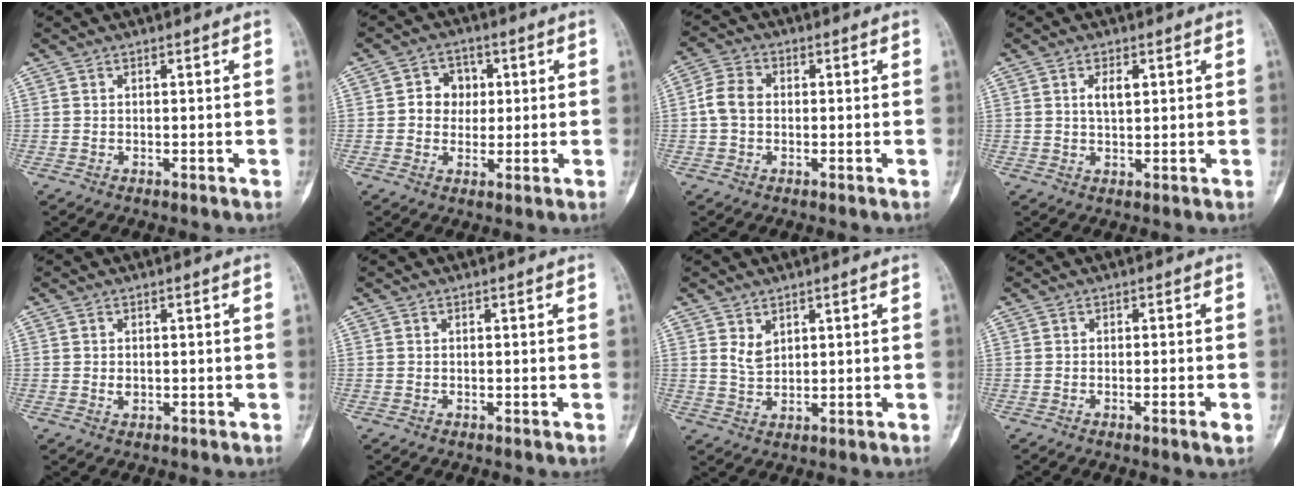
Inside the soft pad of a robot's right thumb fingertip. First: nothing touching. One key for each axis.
{"total": 5.7, "fx": 0.8, "fy": 5.0, "fz": 2.6, "tx": -0.003, "ty": 0.007, "tz": 0.007}
{"total": 5.0, "fx": -0.2, "fy": 3.9, "fz": 3.2, "tx": -0.059, "ty": 0.015, "tz": -0.011}
{"total": 3.3, "fx": 1.0, "fy": 1.6, "fz": 2.7, "tx": -0.044, "ty": -0.004, "tz": 0.018}
{"total": 1.3, "fx": 0.1, "fy": 1.0, "fz": 0.8, "tx": -0.010, "ty": 0.000, "tz": 0.004}
{"total": 0.0}
{"total": 3.1, "fx": 1.6, "fy": 1.9, "fz": 1.7, "tx": -0.021, "ty": -0.016, "tz": 0.038}
{"total": 2.2, "fx": -0.9, "fy": 0.1, "fz": 2.0, "tx": -0.038, "ty": -0.004, "tz": -0.014}